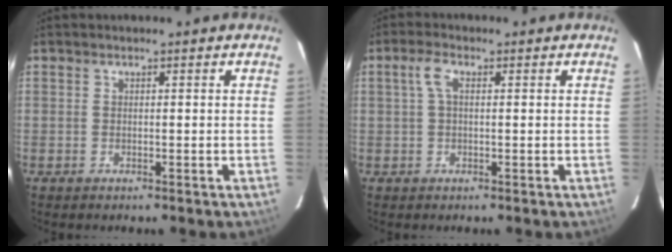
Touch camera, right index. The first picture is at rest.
{"total": 2.9, "force": [0.6, 1.2, 2.6], "torque": [-0.056, 0.010, 0.012]}